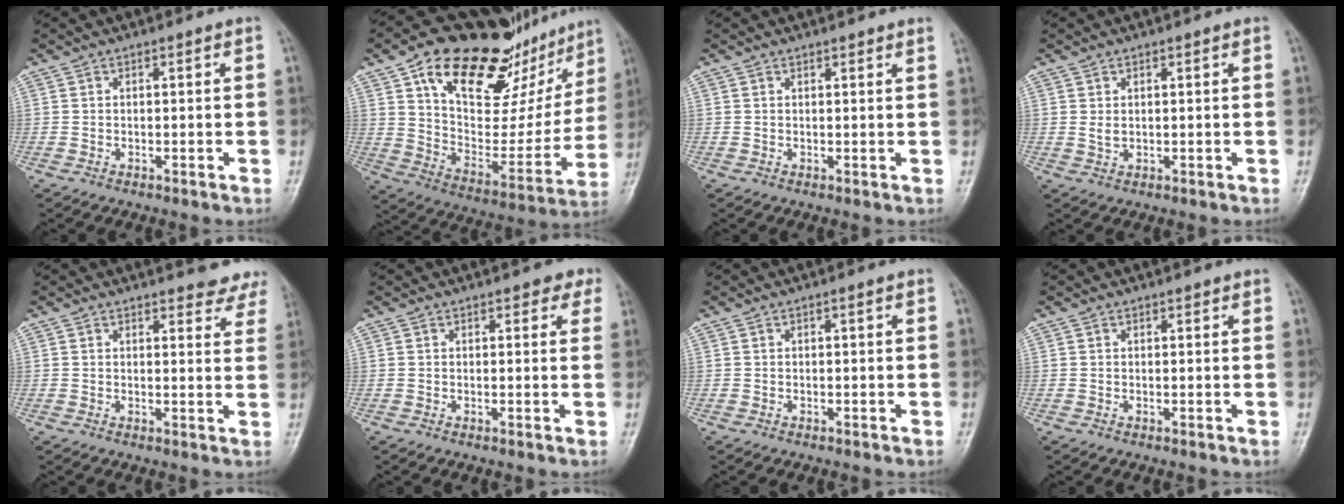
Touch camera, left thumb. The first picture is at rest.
{"total": 30.4, "force": [18.0, 14.3, 19.9], "torque": [-0.249, -0.030, 0.286]}
{"total": 1.7, "force": [1.6, 0.3, 0.5], "torque": [-0.001, -0.006, 0.018]}
{"total": 1.6, "force": [0.6, 1.1, 0.9], "torque": [-0.013, -0.007, 0.015]}
{"total": 8.0, "force": [7.5, 2.5, 1.2], "torque": [0.031, -0.036, 0.062]}
{"total": 2.6, "force": [1.9, 1.5, 1.0], "torque": [0.014, -0.006, 0.013]}
{"total": 0.0}
{"total": 0.6, "force": [0.5, 0.3, 0.0], "torque": [-0.002, -0.004, 0.006]}